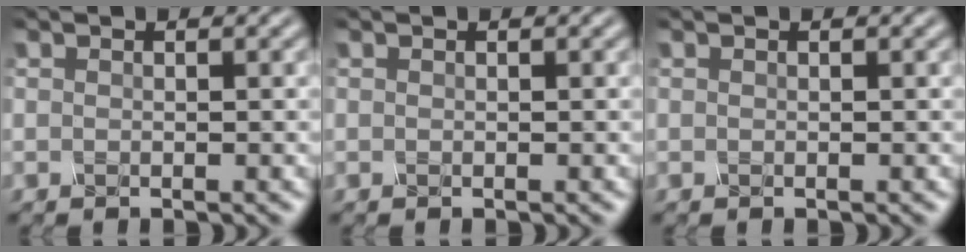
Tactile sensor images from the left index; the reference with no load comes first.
{"total": 0.0}
{"total": 0.0}